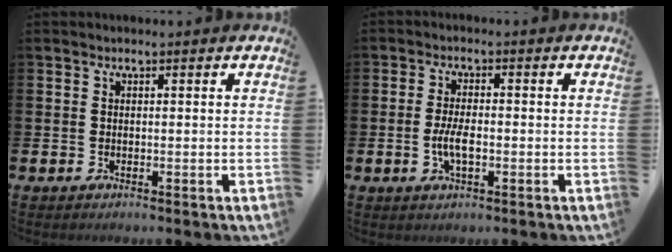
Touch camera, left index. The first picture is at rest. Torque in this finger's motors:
{"motor_torque": [0.71, 0.29, 0.15, 0.10]}